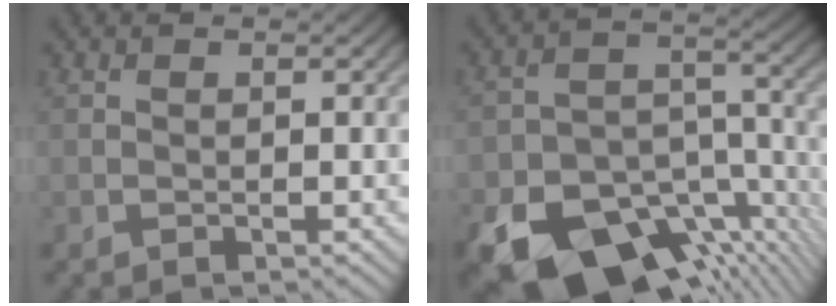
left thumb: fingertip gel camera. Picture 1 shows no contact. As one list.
[{"total": 16.1, "force": [-9.9, 8.9, 9.0], "torque": [-0.185, -0.044, -0.154]}]